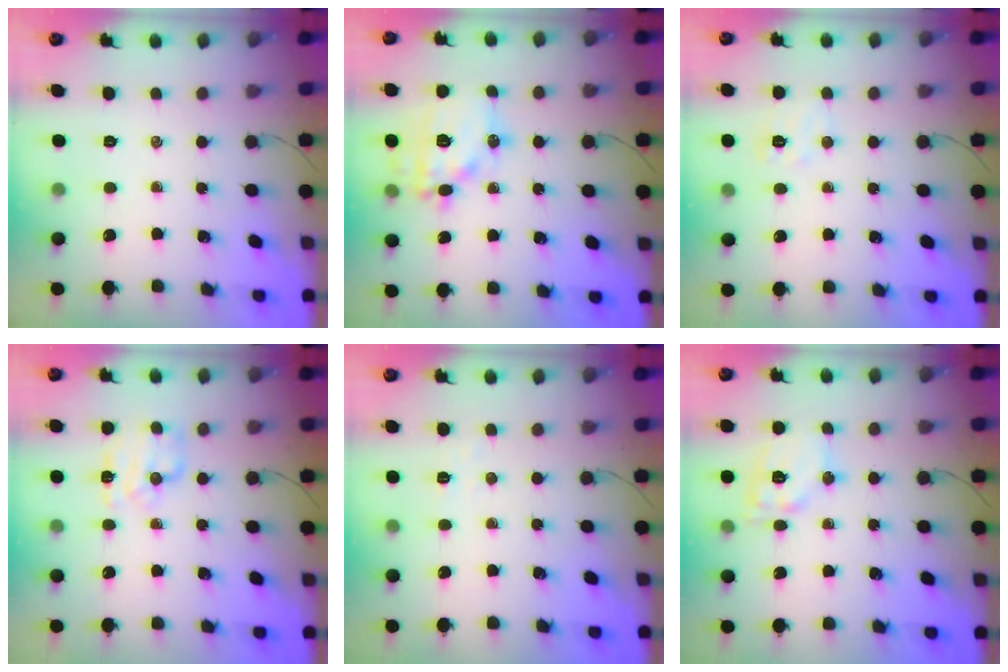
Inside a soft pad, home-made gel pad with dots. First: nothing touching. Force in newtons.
{"total": 15.0, "press": 14.8, "slide": 2.4}
{"total": 5.9, "press": 5.7, "slide": 1.4}
{"total": 7.5, "press": 7.4, "slide": 0.8}
{"total": 2.6, "press": 2.4, "slide": 0.8}
{"total": 12.2, "press": 12.1, "slide": 1.5}